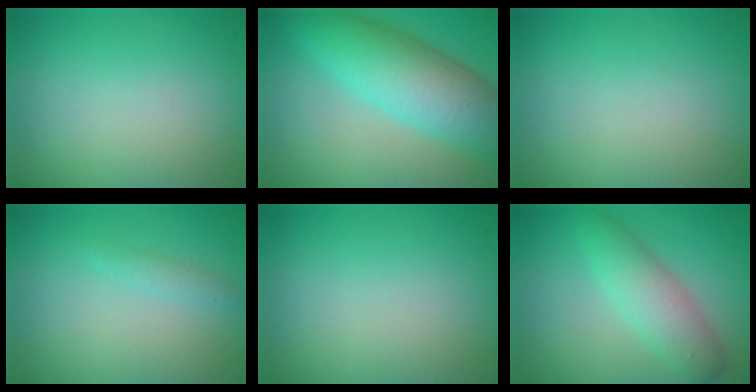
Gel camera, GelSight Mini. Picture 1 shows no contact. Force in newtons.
{"total": 8.0, "press": 8.0, "slide": 0.1}
{"total": 0.0}
{"total": 1.0, "press": 1.0, "slide": 0.0}
{"total": 0.0}
{"total": 3.9, "press": 3.9, "slide": 0.0}